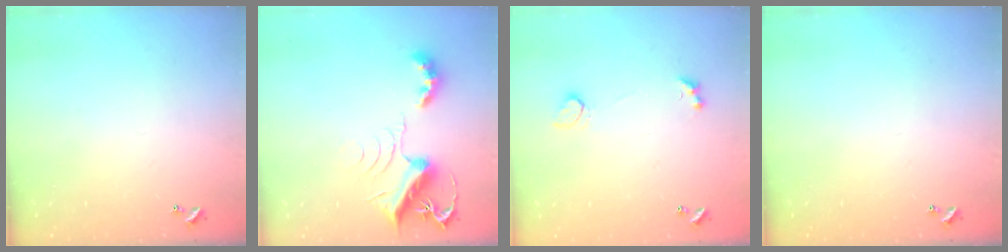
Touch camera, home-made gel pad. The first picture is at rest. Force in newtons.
{"total": 10.3, "press": 10.2, "slide": 1.0}
{"total": 2.7, "press": 2.4, "slide": 1.3}
{"total": 0.0}